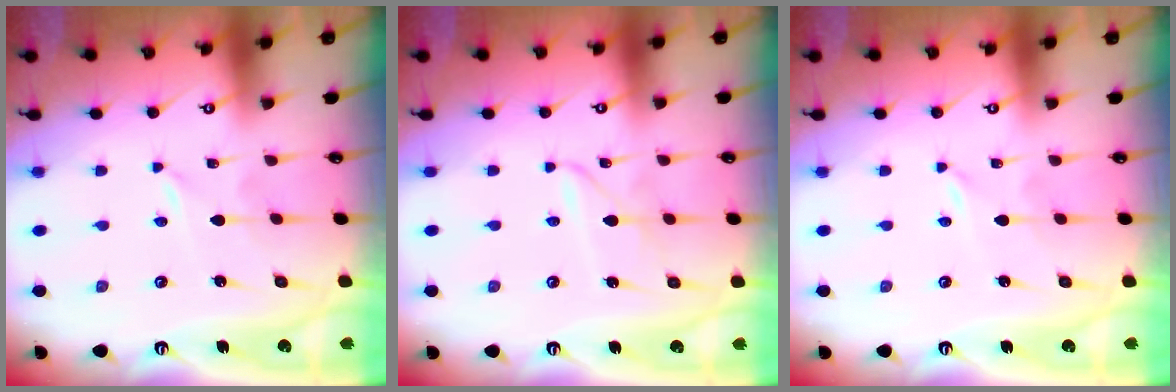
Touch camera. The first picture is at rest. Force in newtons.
{"total": 2.4, "press": 2.4, "slide": 0.3}
{"total": 0.0}